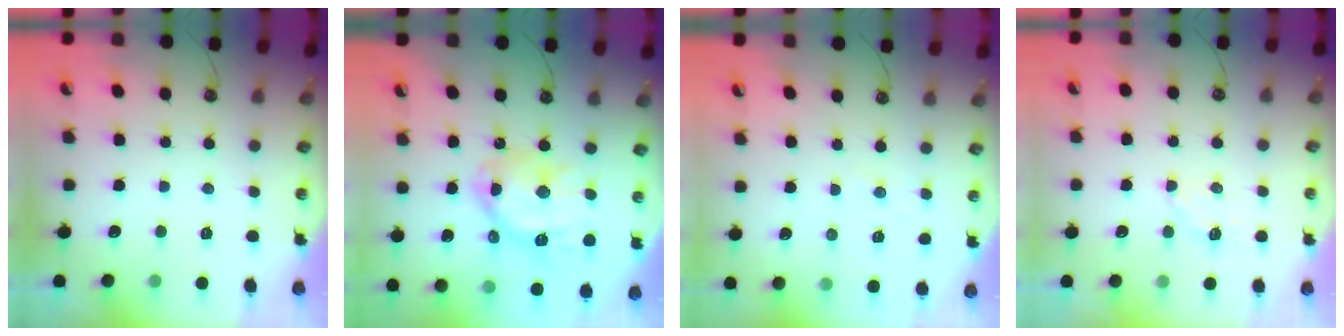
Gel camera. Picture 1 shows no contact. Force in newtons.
{"total": 15.1, "press": 15.0, "slide": 0.9}
{"total": 2.9, "press": 2.9, "slide": 0.3}
{"total": 3.0, "press": 2.9, "slide": 0.7}